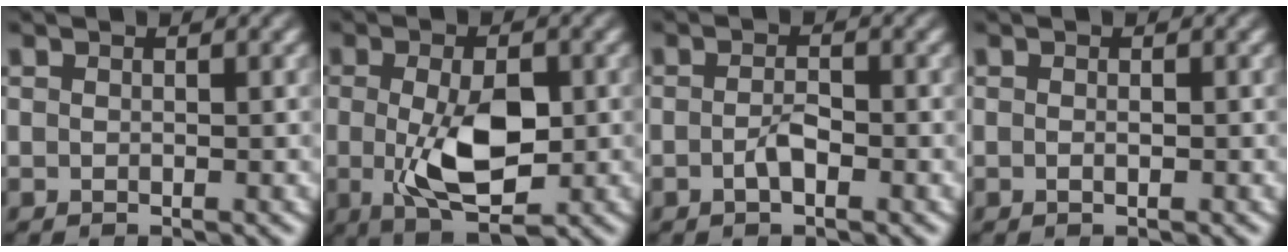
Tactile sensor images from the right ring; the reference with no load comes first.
{"total": 7.6, "force": [-1.1, 3.7, 6.5], "torque": [-0.122, -0.021, -0.011]}
{"total": 1.8, "force": [-1.1, 0.6, 1.3], "torque": [-0.023, -0.002, -0.021]}
{"total": 0.7, "force": [-0.3, 0.4, 0.5], "torque": [-0.011, 0.000, -0.007]}